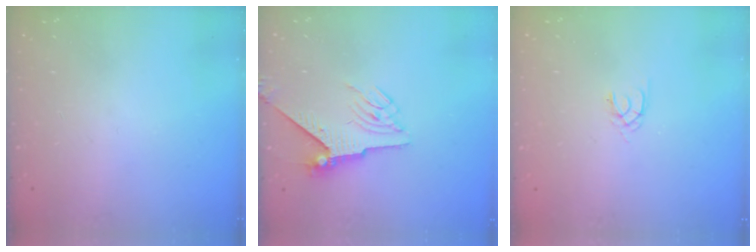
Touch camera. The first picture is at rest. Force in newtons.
{"total": 5.5, "press": 5.4, "slide": 1.2}
{"total": 1.3, "press": 1.2, "slide": 0.3}